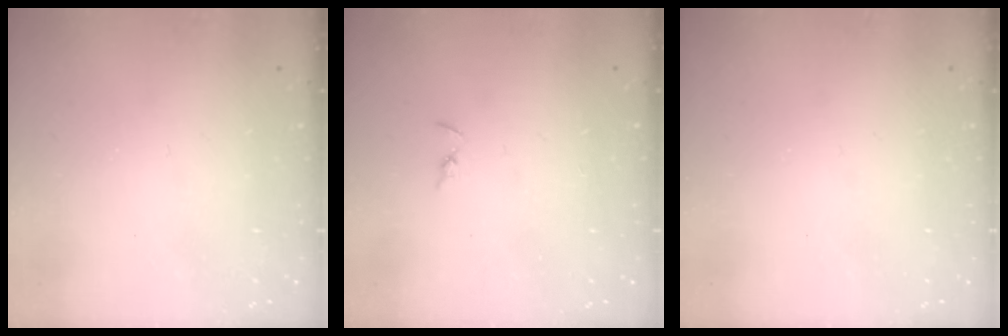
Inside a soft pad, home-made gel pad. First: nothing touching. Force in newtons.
{"total": 2.4, "press": 2.3, "slide": 0.2}
{"total": 0.0}